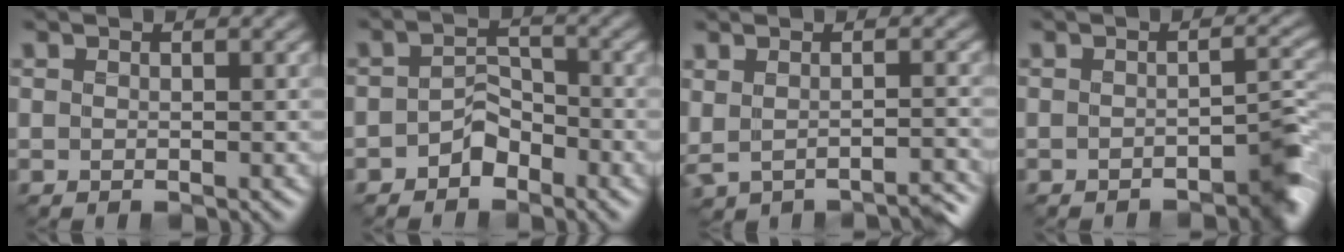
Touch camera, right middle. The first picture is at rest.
{"total": 3.0, "force": [-2.2, 1.7, 1.1], "torque": [-0.007, 0.008, -0.043]}
{"total": 2.3, "force": [-1.3, 0.9, 1.6], "torque": [-0.019, -0.007, -0.016]}
{"total": 4.6, "force": [-2.7, 1.8, 3.3], "torque": [-0.028, -0.003, -0.043]}